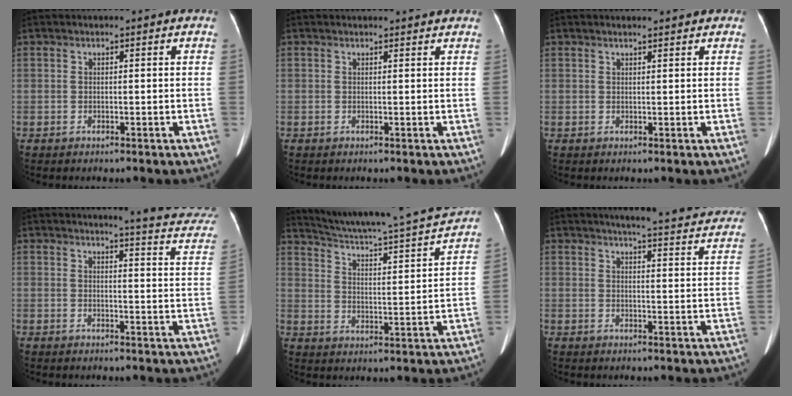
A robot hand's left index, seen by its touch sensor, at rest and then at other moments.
{"total": 3.8, "force": [3.7, 0.7, 0.7], "torque": [-0.011, 0.019, 0.038]}
{"total": 3.1, "force": [2.8, 0.6, 1.3], "torque": [-0.018, 0.013, 0.031]}
{"total": 12.1, "force": [11.3, 0.6, 4.3], "torque": [-0.031, -0.060, 0.102]}
{"total": 18.9, "force": [17.8, 0.2, 6.3], "torque": [-0.110, -0.028, 0.249]}
{"total": 18.2, "force": [16.9, 1.6, 6.5], "torque": [-0.073, -0.035, 0.188]}